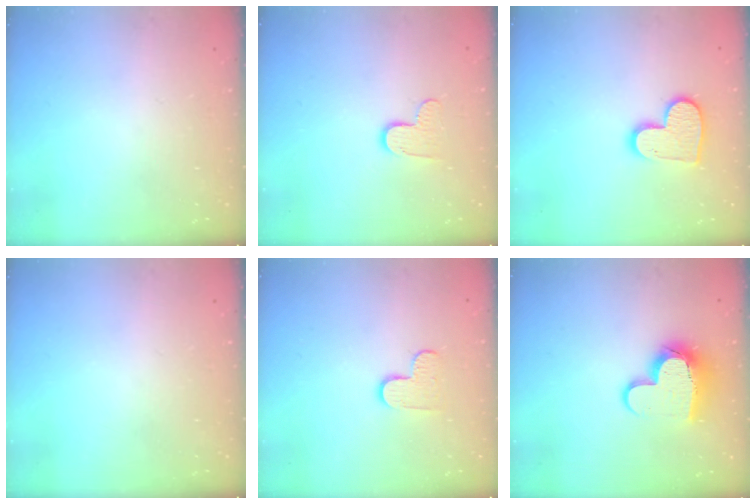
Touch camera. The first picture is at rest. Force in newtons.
{"total": 7.0, "press": 7.0, "slide": 0.1}
{"total": 11.1, "press": 11.1, "slide": 0.8}
{"total": 0.0}
{"total": 6.2, "press": 6.2, "slide": 0.5}
{"total": 12.0, "press": 12.0, "slide": 1.1}